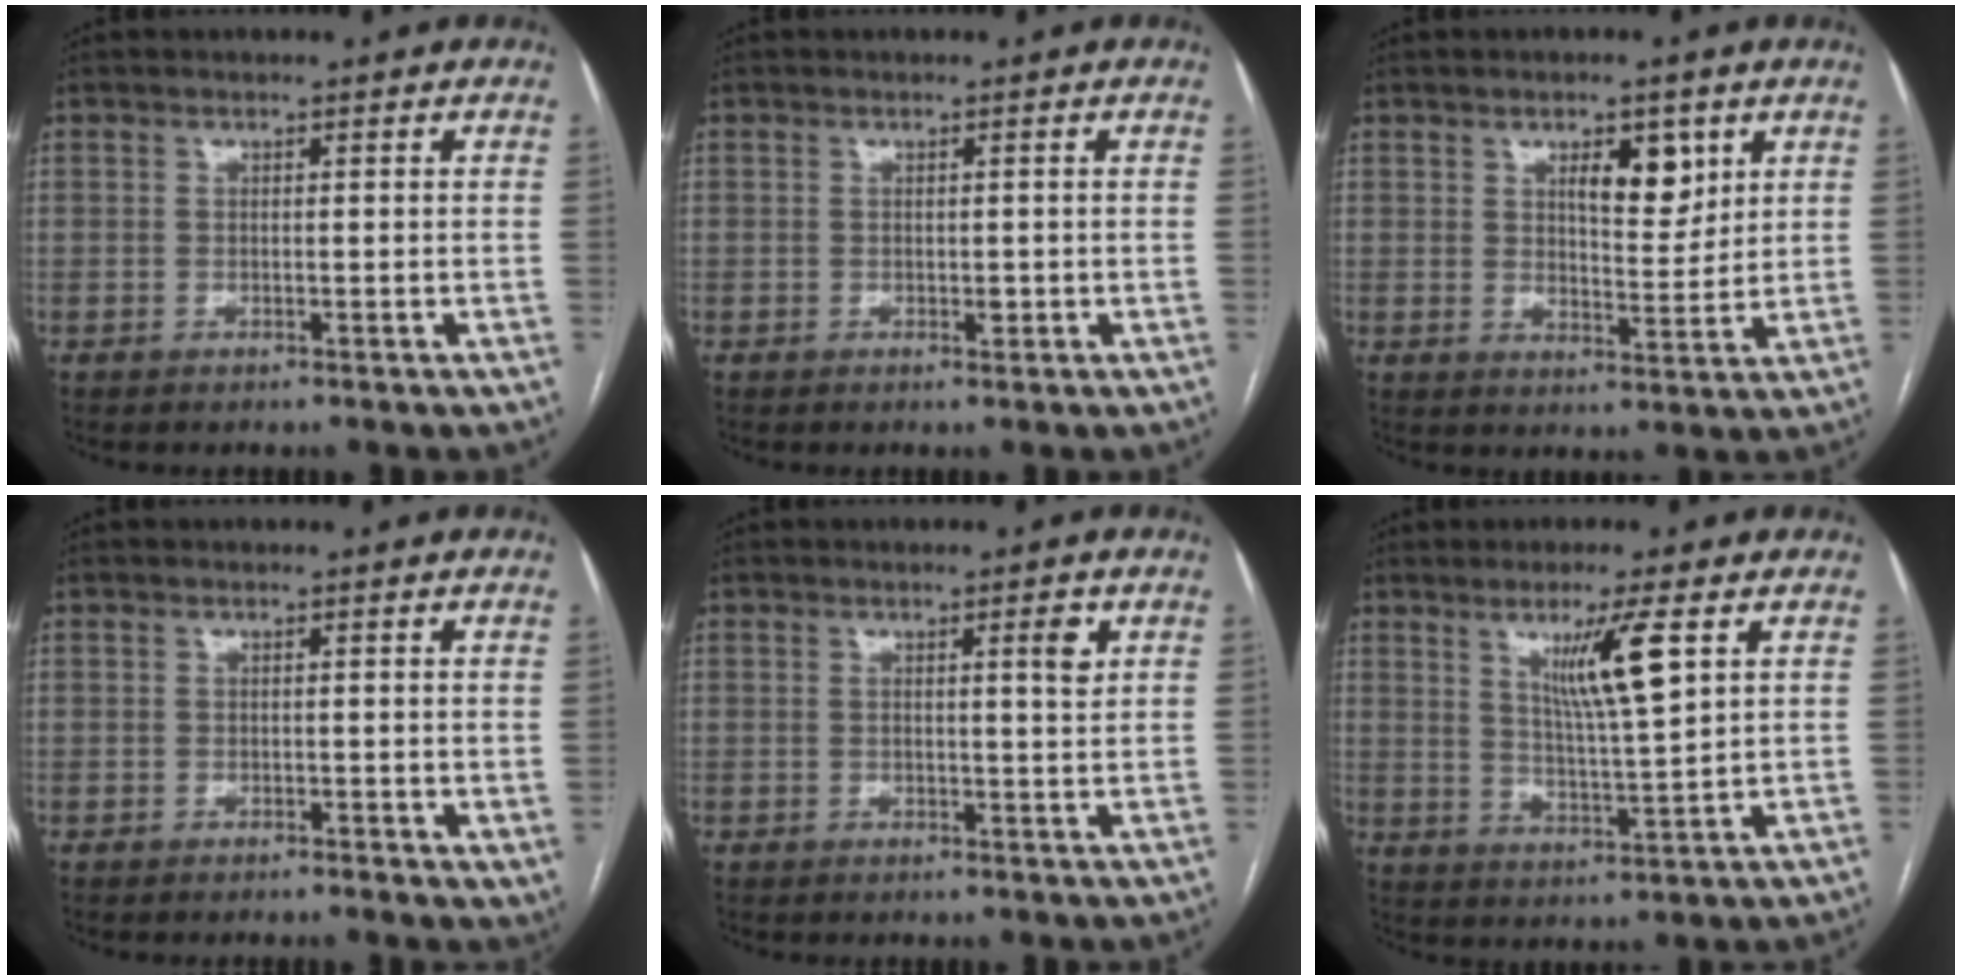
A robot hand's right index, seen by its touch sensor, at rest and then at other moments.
{"total": 1.0, "force": [-0.2, 0.4, 0.9], "torque": [-0.014, -0.001, -0.001]}
{"total": 6.3, "force": [3.0, 2.5, 4.9], "torque": [-0.074, -0.003, 0.049]}
{"total": 1.4, "force": [-0.3, 0.8, 1.1], "torque": [-0.010, -0.001, -0.005]}
{"total": 2.6, "force": [1.1, 0.1, 2.3], "torque": [-0.034, -0.003, 0.013]}
{"total": 8.2, "force": [3.6, -0.3, 7.4], "torque": [-0.130, -0.012, 0.066]}